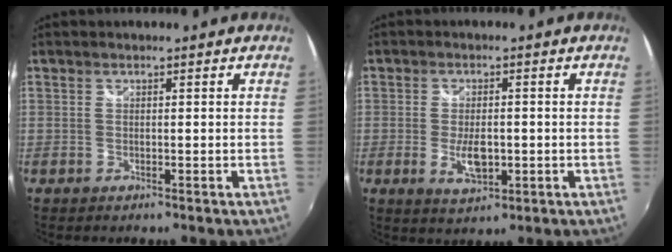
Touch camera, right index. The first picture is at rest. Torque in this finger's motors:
{"motor_torque": [0.12, 0.03, 0.13, 0.04]}